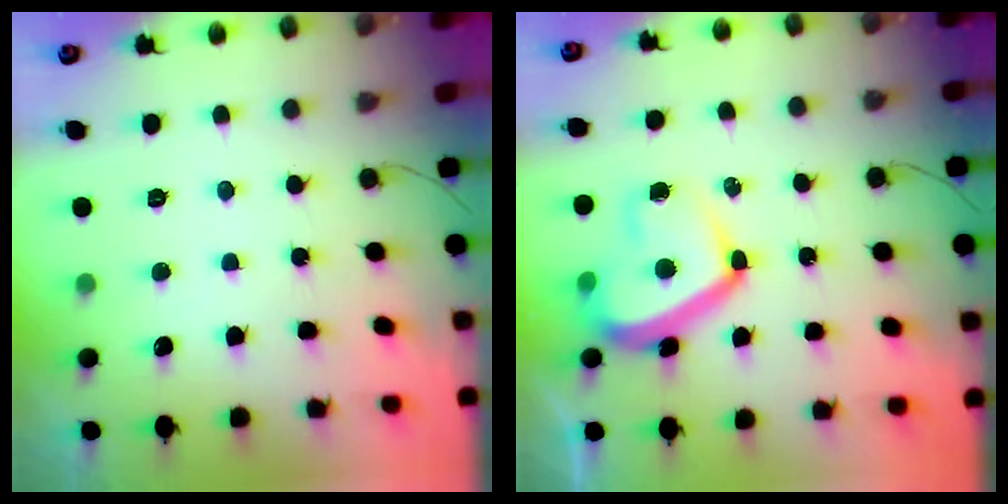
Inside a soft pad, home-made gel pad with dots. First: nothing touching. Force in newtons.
{"total": 14.6, "press": 14.5, "slide": 1.4}